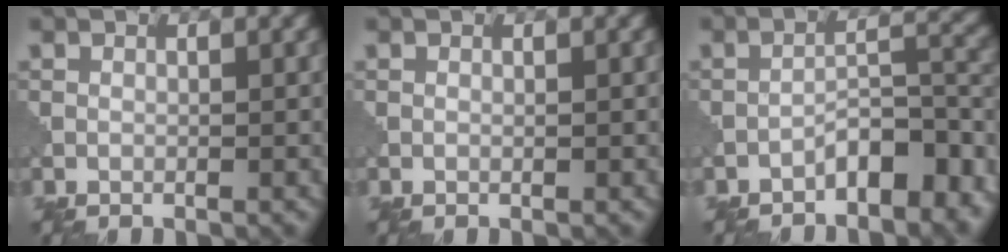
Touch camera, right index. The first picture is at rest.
{"total": 0.0}
{"total": 5.7, "force": [-3.7, 2.1, 3.8], "torque": [-0.048, 0.018, -0.059]}